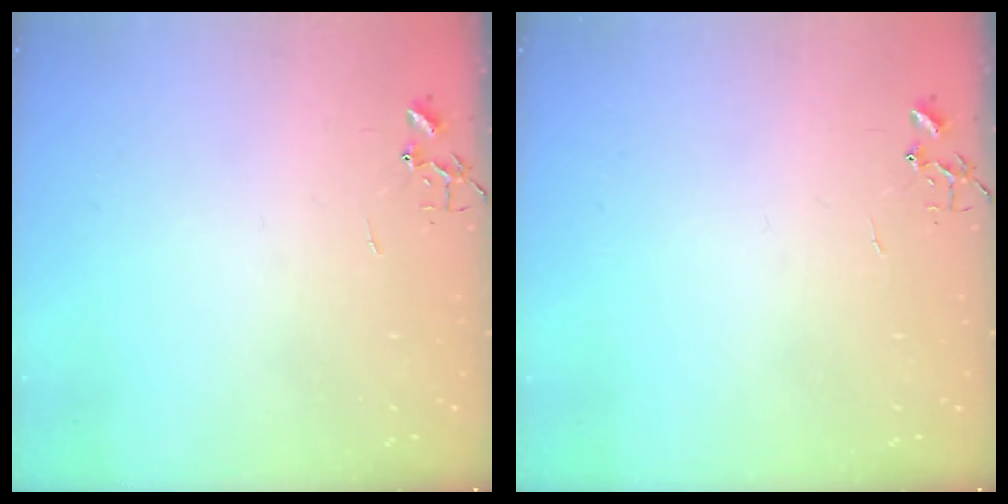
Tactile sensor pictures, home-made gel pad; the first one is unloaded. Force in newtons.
{"total": 0.0}